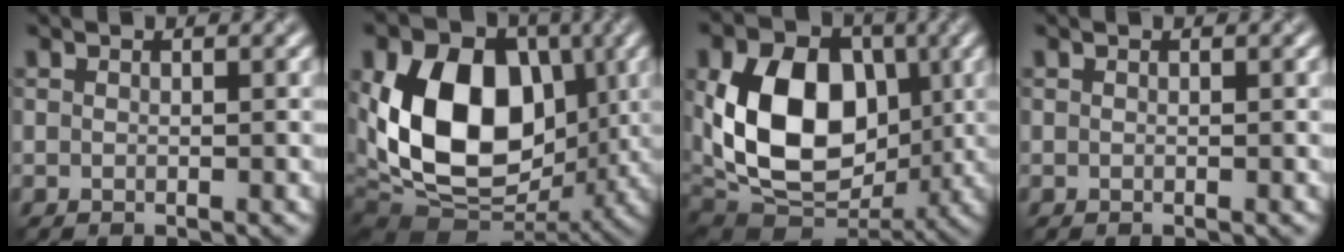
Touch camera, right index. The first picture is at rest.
{"total": 14.2, "force": [0.9, 9.9, 10.1], "torque": [-0.184, -0.003, 0.006]}
{"total": 12.7, "force": [0.9, 8.8, 9.1], "torque": [-0.166, -0.006, 0.014]}
{"total": 0.0}